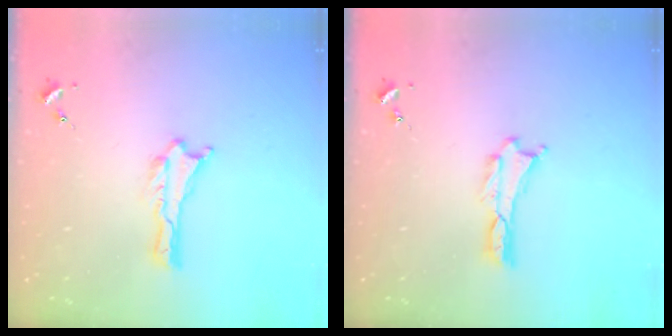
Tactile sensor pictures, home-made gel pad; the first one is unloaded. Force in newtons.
{"total": 0.0}